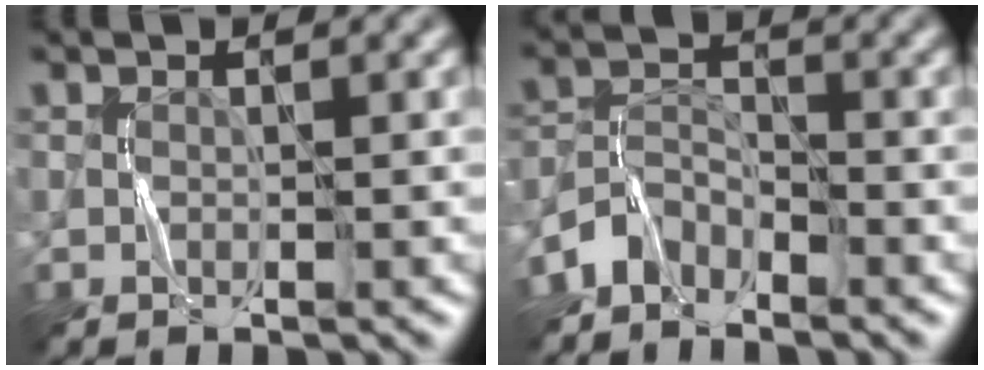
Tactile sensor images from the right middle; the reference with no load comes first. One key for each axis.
{"total": 3.0, "fx": -2.6, "fy": 1.2, "fz": 0.7, "tx": -0.013, "ty": 0.008, "tz": -0.063}